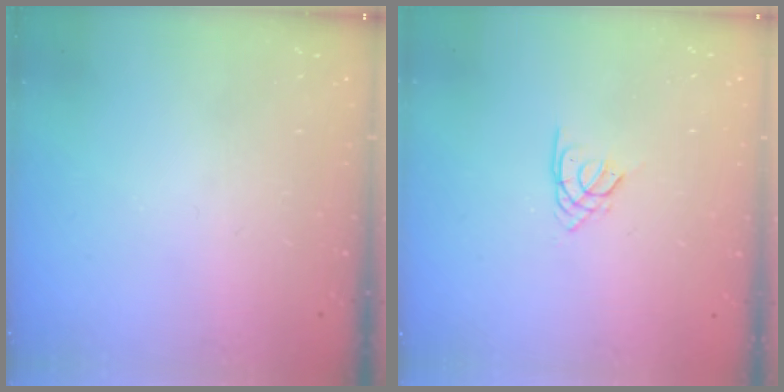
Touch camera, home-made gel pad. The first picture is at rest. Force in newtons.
{"total": 2.5, "press": 2.4, "slide": 0.5}